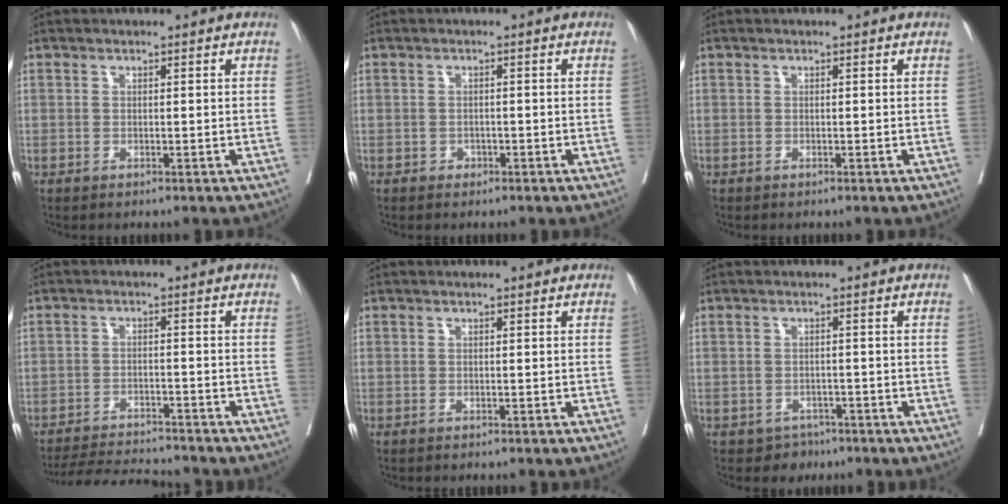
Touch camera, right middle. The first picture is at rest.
{"total": 0.9, "force": [-0.6, 0.7, 0.2], "torque": [-0.002, 0.004, -0.010]}
{"total": 0.0}
{"total": 9.1, "force": [-8.9, 0.3, 1.8], "torque": [-0.031, -0.005, -0.142]}
{"total": 0.0}
{"total": 2.7, "force": [-1.8, 2.0, -0.1], "torque": [-0.002, 0.009, -0.025]}